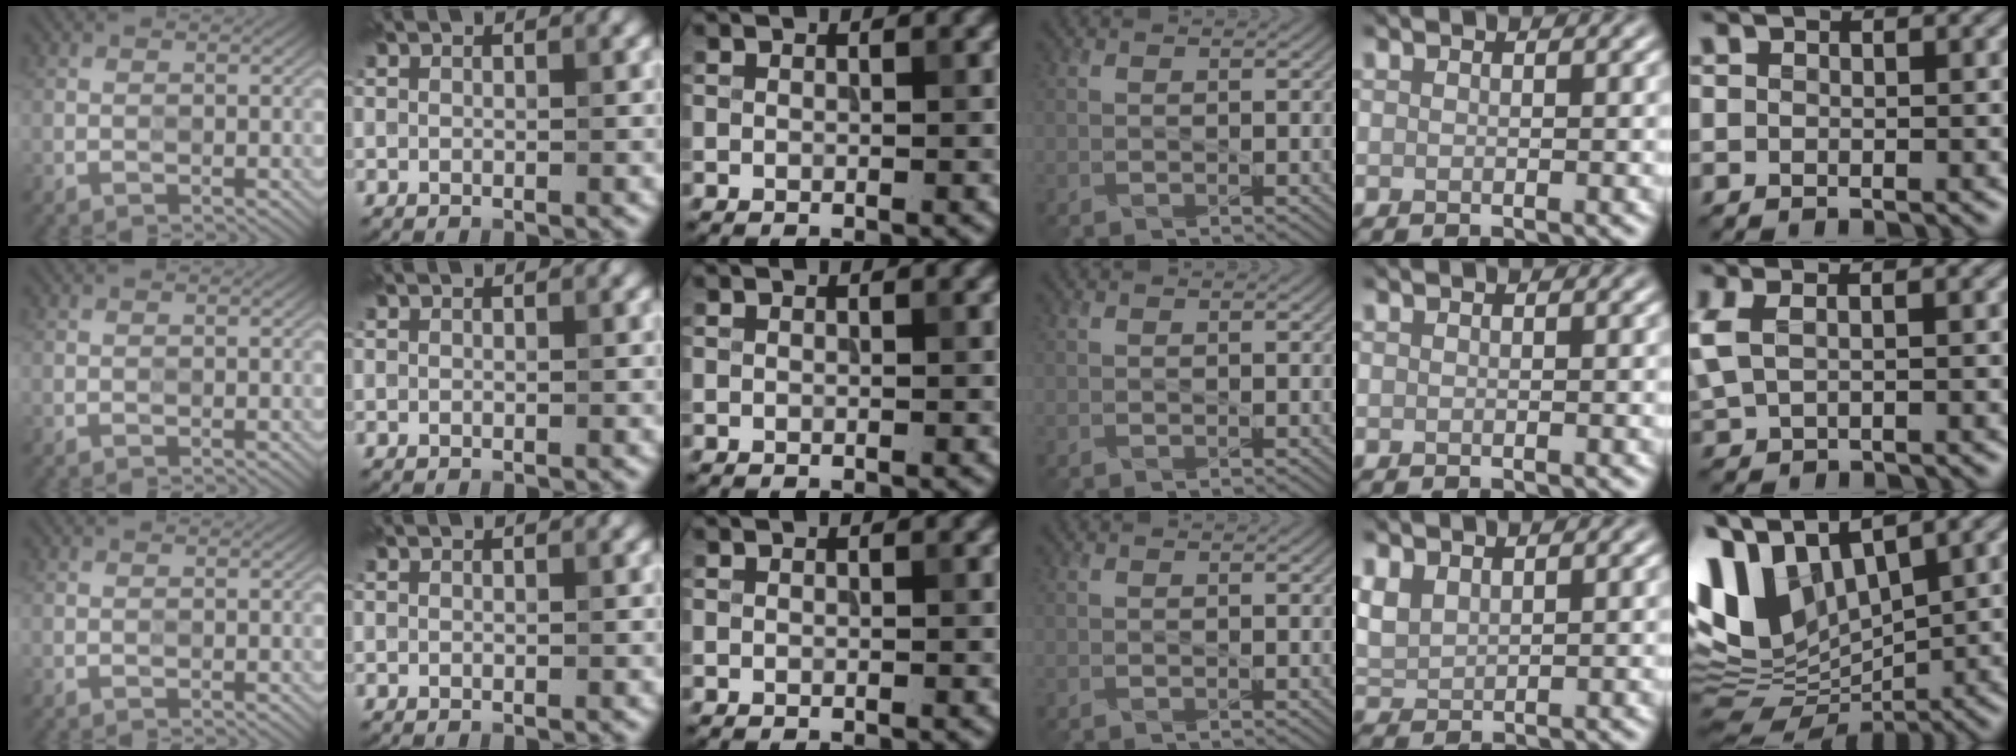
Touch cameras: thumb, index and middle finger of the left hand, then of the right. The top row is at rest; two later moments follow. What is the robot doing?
{"motion": "press", "object": "sticky note"}